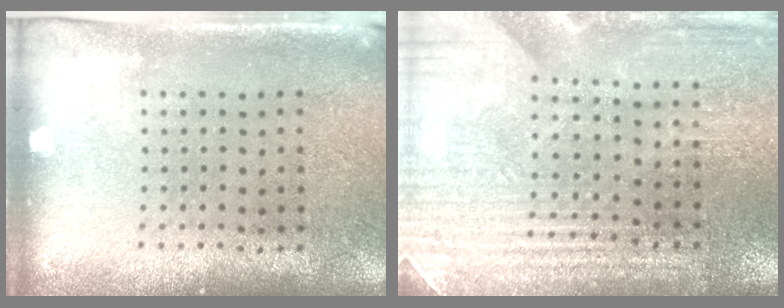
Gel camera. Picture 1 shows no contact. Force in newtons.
{"total": 3.3, "press": 3.3, "slide": 0.2}